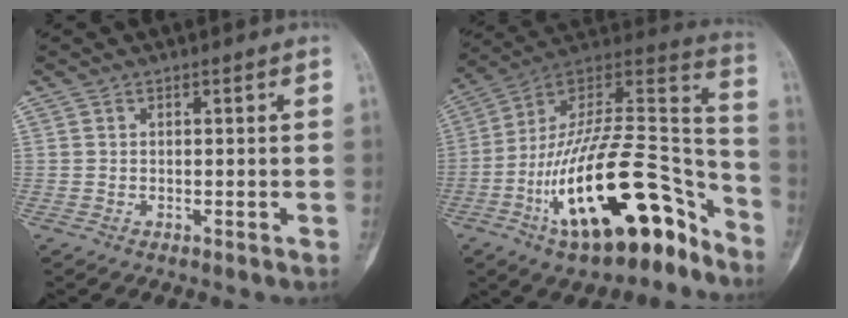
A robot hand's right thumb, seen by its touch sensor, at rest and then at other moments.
{"total": 28.4, "force": [-14.6, 11.8, 21.3], "torque": [-0.311, 0.099, -0.239]}